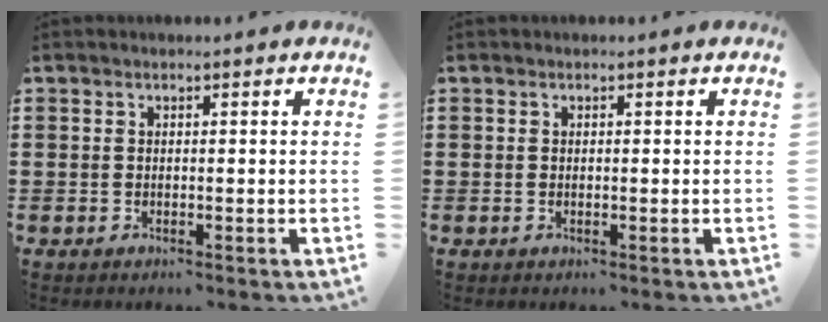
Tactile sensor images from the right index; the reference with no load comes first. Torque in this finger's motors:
{"motor_torque": [-0.74, 1.40, -0.01, -0.01]}